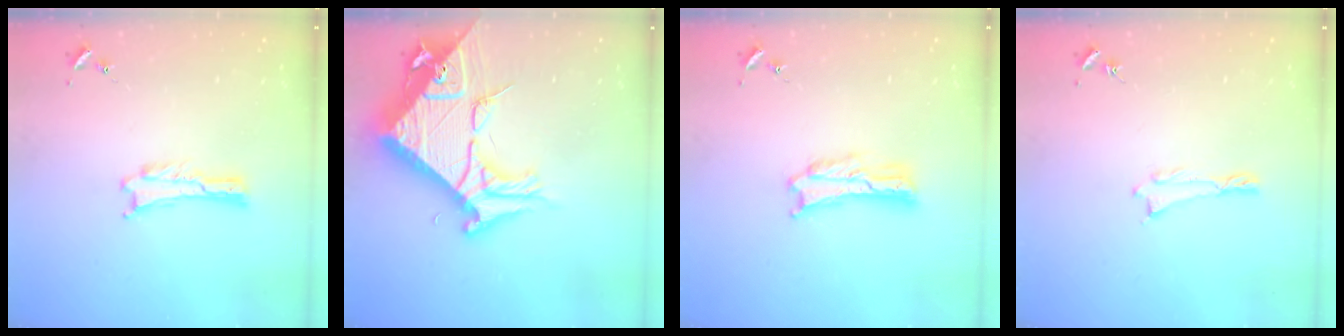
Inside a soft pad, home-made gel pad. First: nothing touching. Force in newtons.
{"total": 13.0, "press": 12.9, "slide": 1.4}
{"total": 1.7, "press": 1.7, "slide": 0.3}
{"total": 0.0}